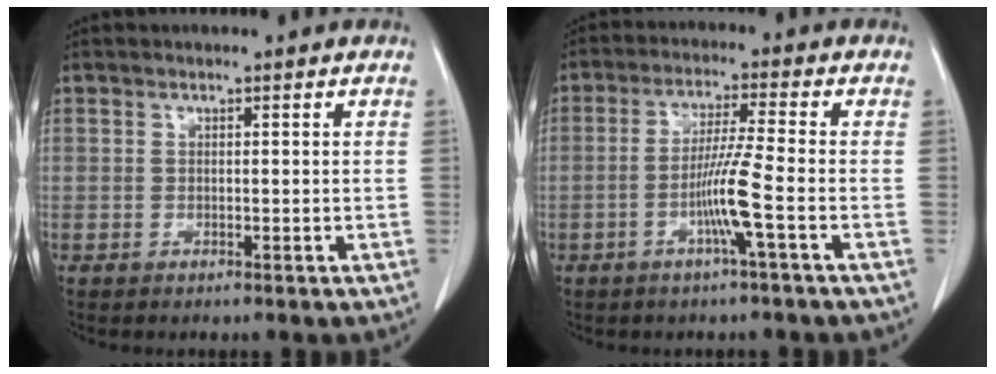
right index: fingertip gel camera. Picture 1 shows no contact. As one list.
[{"total": 6.8, "force": [-2.4, -1.2, 6.3], "torque": [-0.122, -0.006, -0.049]}]